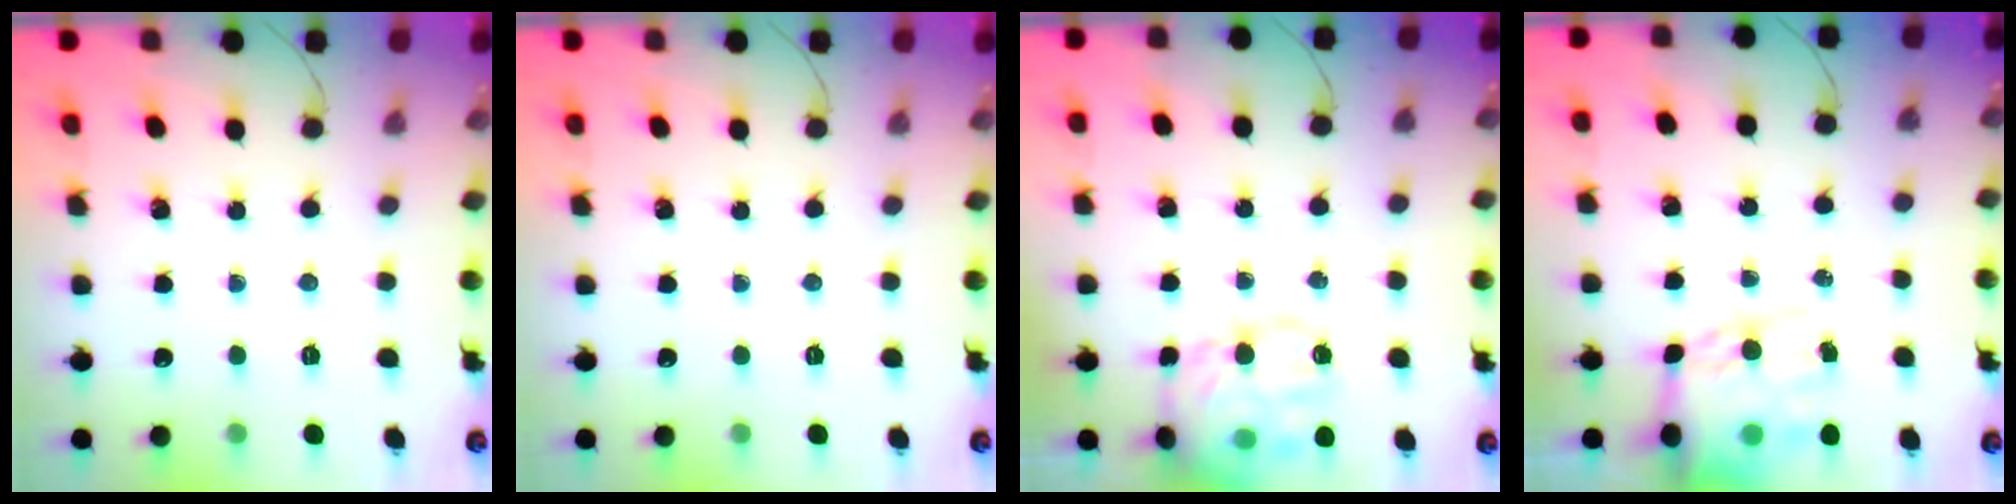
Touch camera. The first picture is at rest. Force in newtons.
{"total": 0.0}
{"total": 16.6, "press": 16.5, "slide": 2.1}
{"total": 15.7, "press": 15.1, "slide": 4.1}